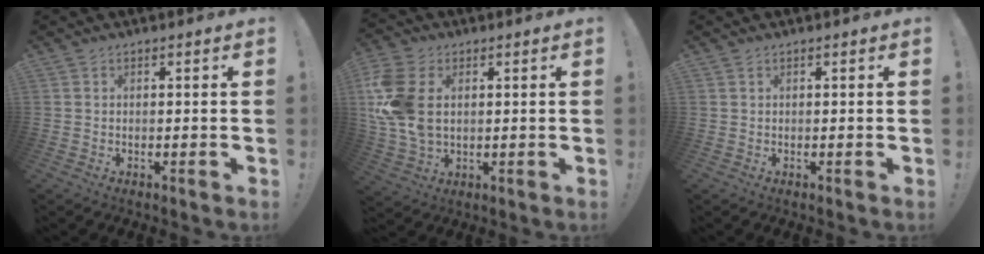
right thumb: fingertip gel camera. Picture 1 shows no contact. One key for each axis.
{"total": 15.1, "fx": 2.7, "fy": 10.2, "fz": 10.8, "tx": -0.232, "ty": -0.010, "tz": 0.051}
{"total": 0.0}